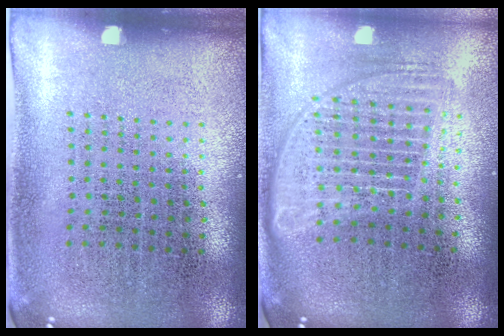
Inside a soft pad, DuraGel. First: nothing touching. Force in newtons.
{"total": 1.8, "press": 1.5, "slide": 0.9}